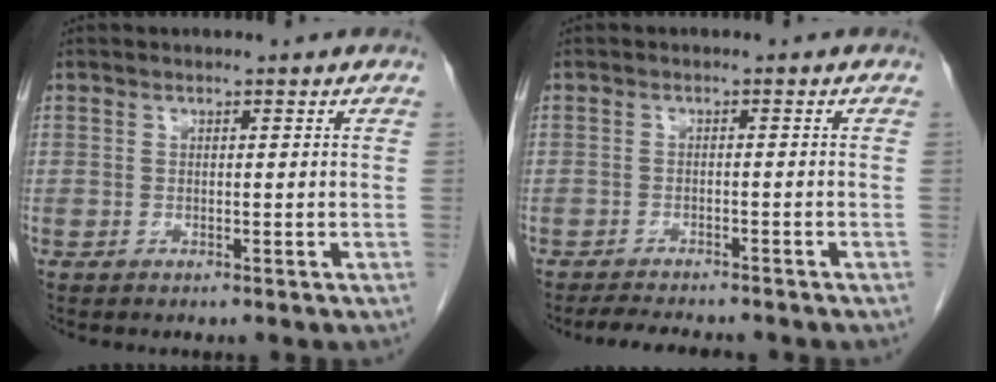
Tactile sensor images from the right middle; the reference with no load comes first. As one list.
[{"total": 5.5, "force": [-5.0, 1.0, 2.1], "torque": [-0.035, -0.013, -0.075]}]